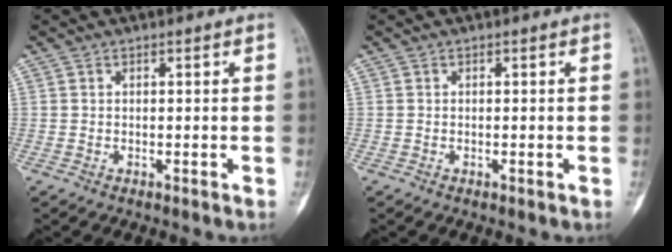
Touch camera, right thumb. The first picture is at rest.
{"total": 0.5, "force": [-0.2, 0.2, 0.5], "torque": [-0.008, -0.001, -0.002]}